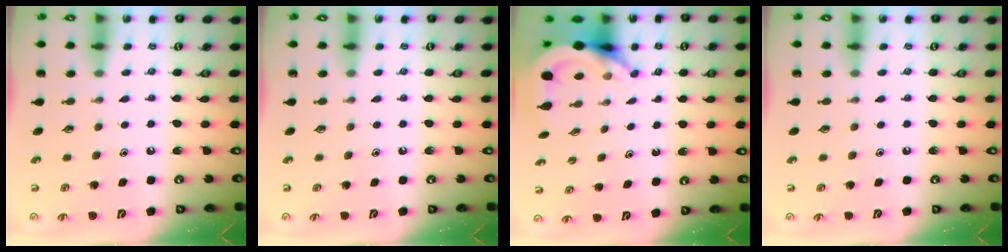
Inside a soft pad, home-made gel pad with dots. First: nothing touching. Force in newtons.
{"total": 0.0}
{"total": 5.9, "press": 5.9, "slide": 0.4}
{"total": 0.0}